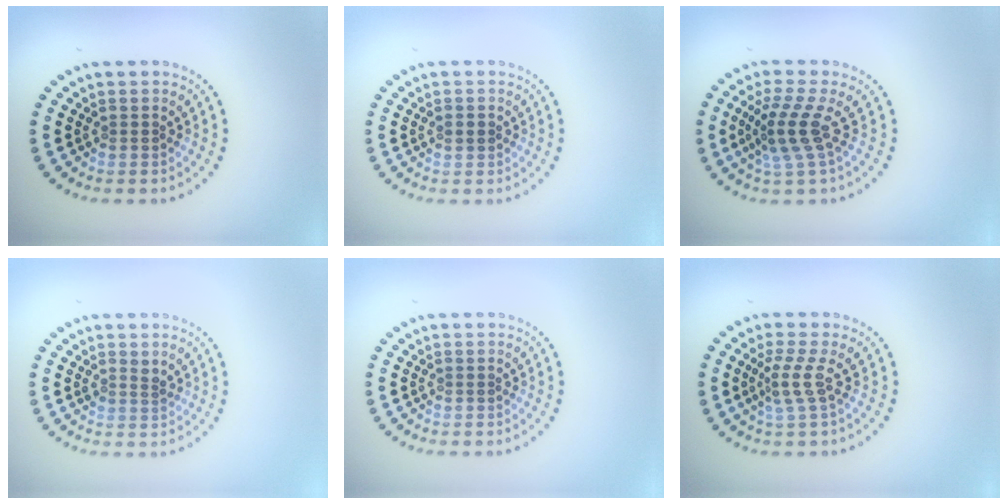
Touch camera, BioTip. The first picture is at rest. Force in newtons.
{"total": 1.3, "press": 1.3, "slide": 0.2}
{"total": 3.5, "press": 2.7, "slide": 2.3}
{"total": 1.0, "press": 0.8, "slide": 0.7}
{"total": 0.0}
{"total": 2.3, "press": 1.6, "slide": 1.7}